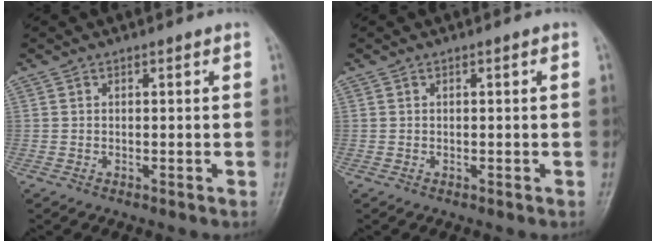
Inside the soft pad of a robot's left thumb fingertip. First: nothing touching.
{"total": 0.0}